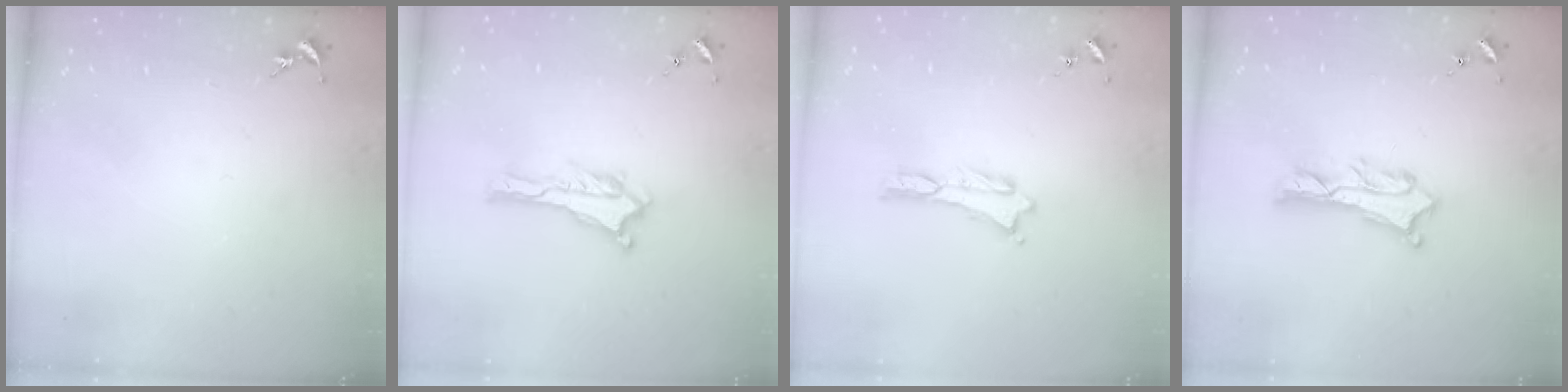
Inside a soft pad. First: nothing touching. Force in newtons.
{"total": 0.0}
{"total": 0.0}
{"total": 2.6, "press": 2.6, "slide": 0.3}